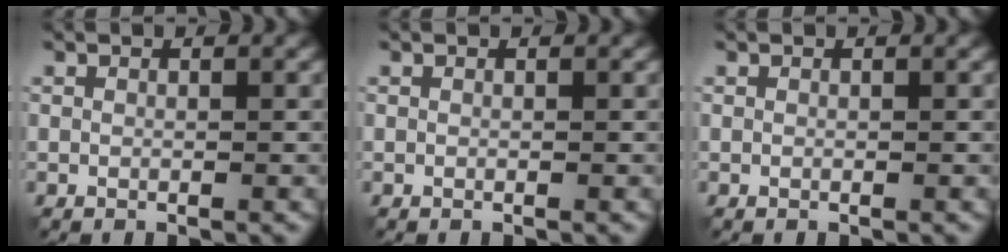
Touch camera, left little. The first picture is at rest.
{"total": 0.0}
{"total": 0.0}